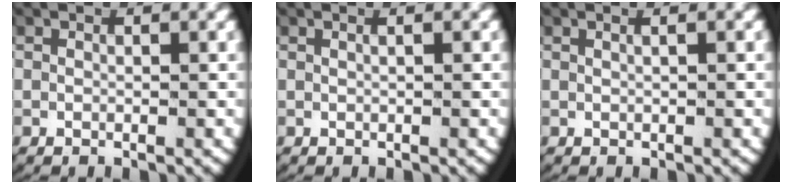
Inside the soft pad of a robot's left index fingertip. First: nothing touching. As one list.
[{"total": 0.6, "force": [0.2, -0.1, 0.6], "torque": [-0.010, 0.002, 0.006]}, {"total": 0.9, "force": [0.4, -0.1, 0.9], "torque": [-0.014, 0.004, 0.007]}]